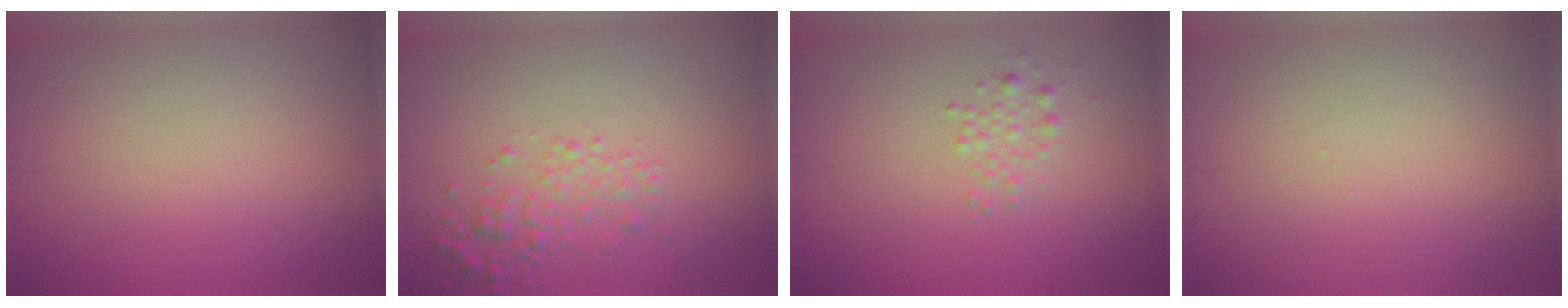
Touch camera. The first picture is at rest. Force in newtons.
{"total": 2.5, "press": 2.5, "slide": 0.1}
{"total": 1.4, "press": 1.4, "slide": 0.0}
{"total": 0.0}